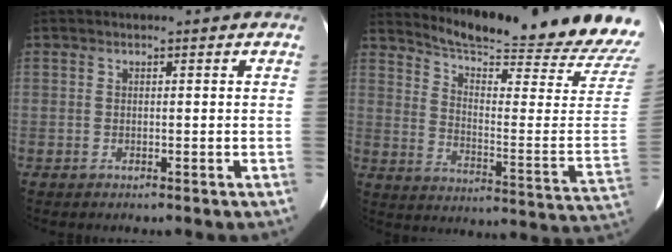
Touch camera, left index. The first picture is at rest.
{"total": 23.8, "force": [22.3, -1.3, 8.1], "torque": [-0.136, -0.129, 0.286]}